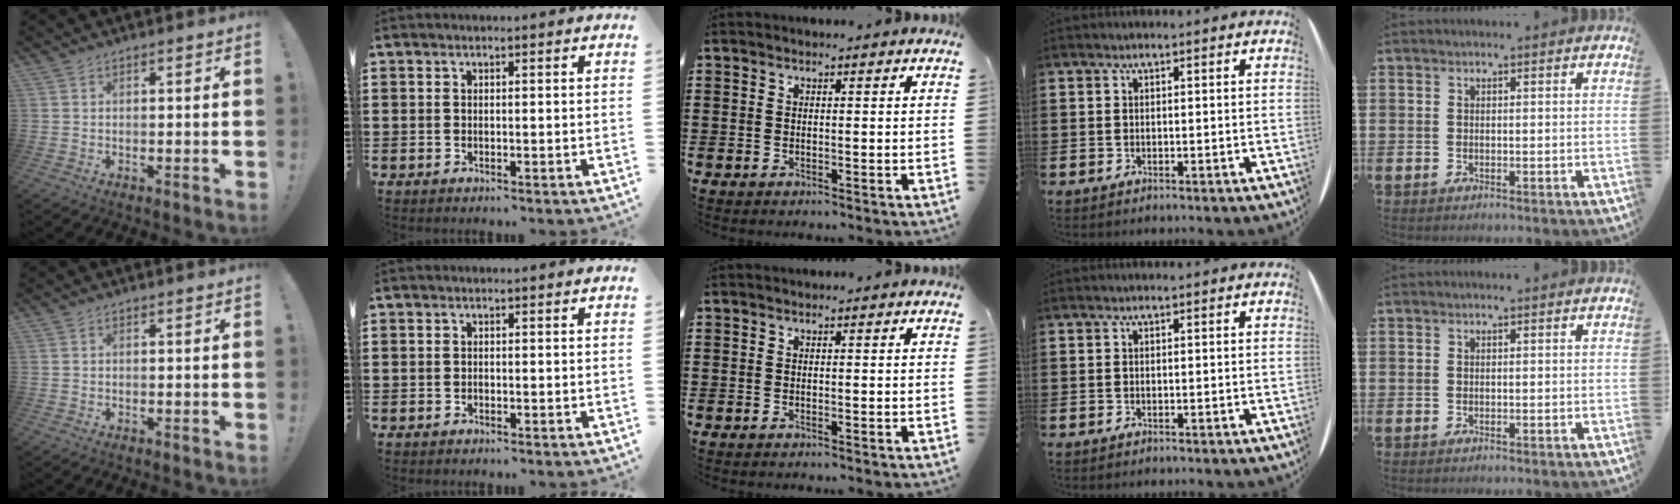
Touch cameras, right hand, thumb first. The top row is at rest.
{}